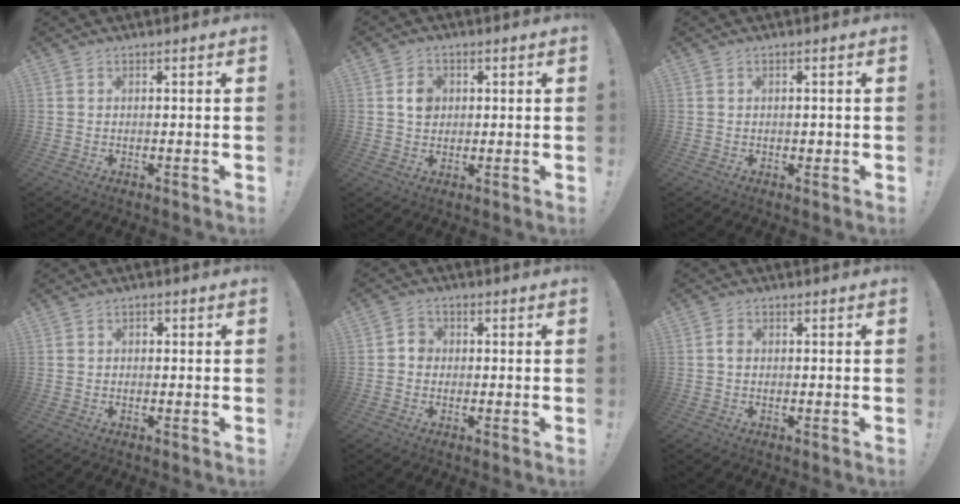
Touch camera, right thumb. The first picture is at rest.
{"total": 4.8, "force": [0.8, 4.1, 2.4], "torque": [-0.019, -0.002, 0.011]}
{"total": 1.0, "force": [-0.1, 0.9, 0.5], "torque": [-0.007, 0.003, -0.001]}
{"total": 1.0, "force": [-0.5, 0.7, 0.4], "torque": [-0.005, 0.003, -0.010]}
{"total": 3.5, "force": [-0.7, 3.1, 1.5], "torque": [-0.020, 0.011, -0.014]}
{"total": 1.5, "force": [-0.1, 1.2, 0.9], "torque": [-0.010, 0.002, -0.004]}